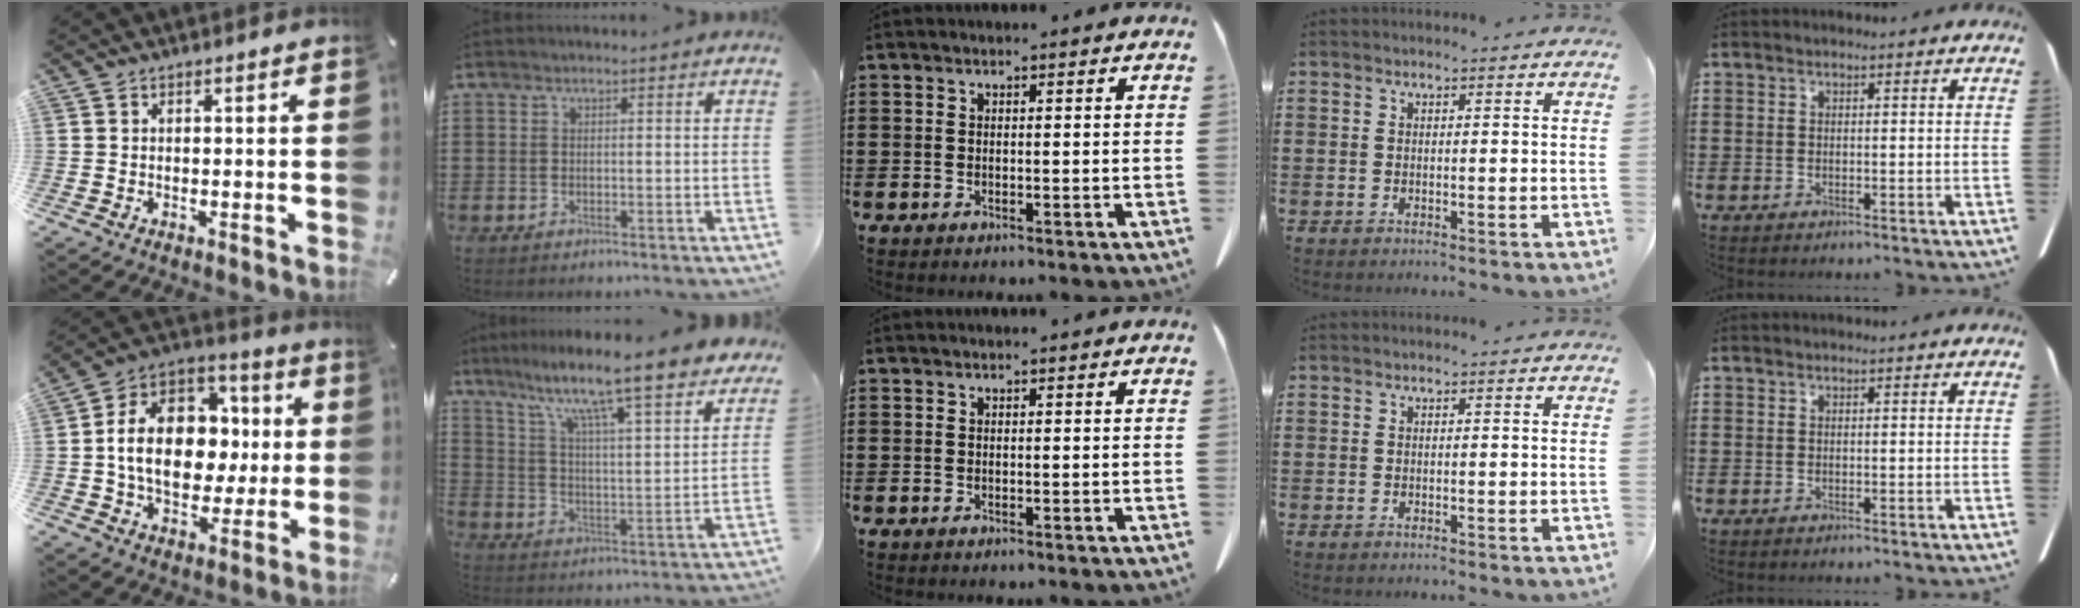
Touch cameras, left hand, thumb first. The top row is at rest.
{"thumb": {"total": 17.4, "force": [-0.4, 13.6, 10.8], "torque": [-0.211, 0.009, -0.002]}, "index": {"total": 10.0, "force": [8.4, -0.3, 5.5], "torque": [-0.130, -0.068, 0.133]}}